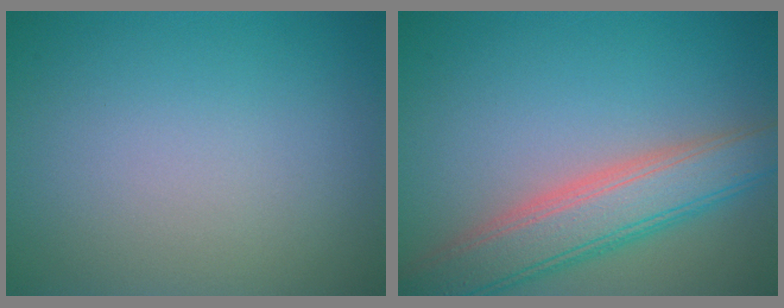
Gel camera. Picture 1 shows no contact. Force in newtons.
{"total": 6.4, "press": 6.4, "slide": 0.4}